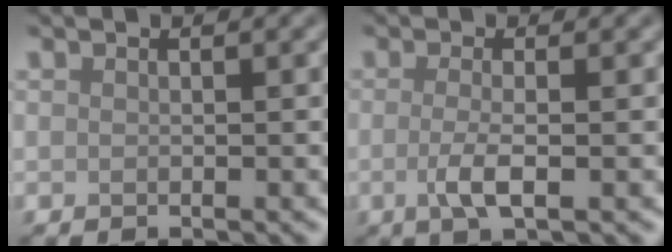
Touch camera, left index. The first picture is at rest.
{"total": 2.8, "force": [-0.5, 0.8, 2.6], "torque": [-0.053, -0.005, -0.014]}